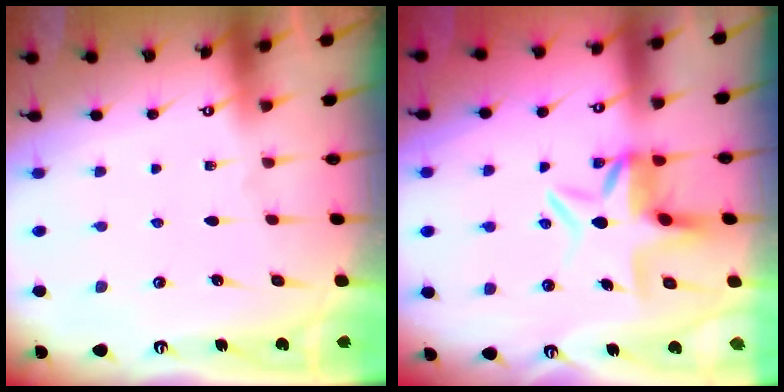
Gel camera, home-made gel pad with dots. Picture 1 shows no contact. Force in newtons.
{"total": 7.4, "press": 7.3, "slide": 0.8}